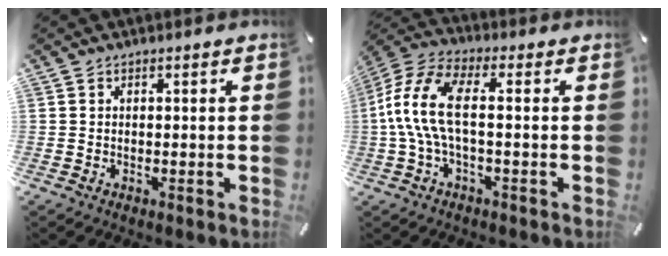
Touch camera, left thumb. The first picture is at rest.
{"total": 12.1, "force": [-0.7, 4.9, 11.0], "torque": [-0.233, -0.004, -0.014]}